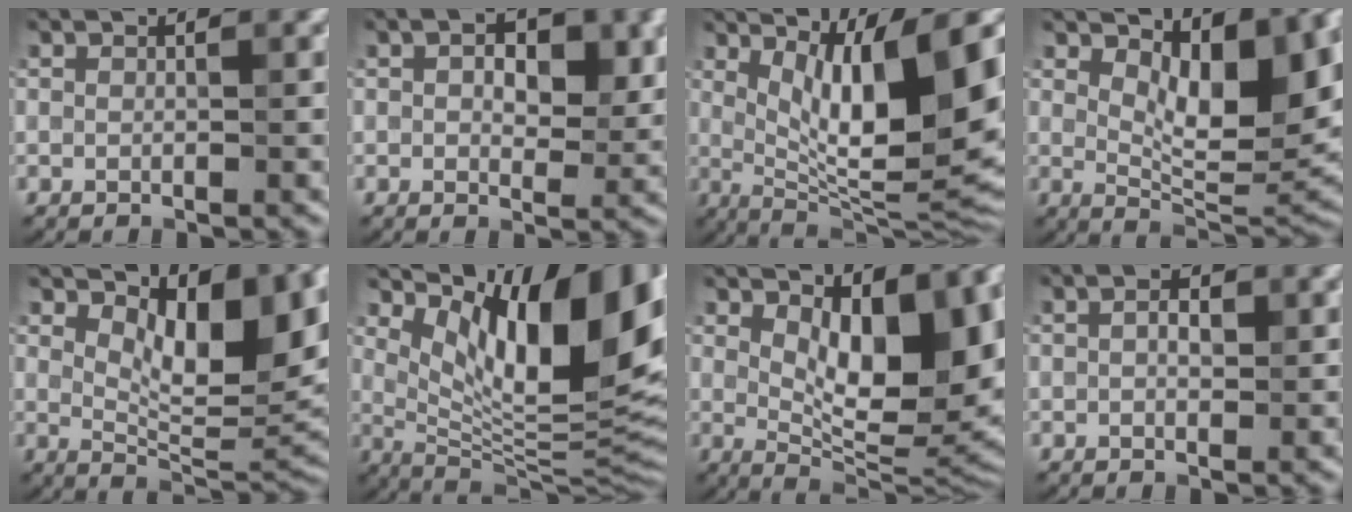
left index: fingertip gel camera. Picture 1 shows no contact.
{"total": 4.3, "force": [0.8, 2.5, 3.4], "torque": [-0.044, -0.001, 0.011]}
{"total": 13.4, "force": [2.8, 3.7, 12.6], "torque": [-0.178, -0.004, 0.051]}
{"total": 8.6, "force": [2.9, 3.8, 7.2], "torque": [-0.107, -0.014, 0.047]}
{"total": 9.8, "force": [3.4, 4.5, 8.0], "torque": [-0.119, -0.009, 0.055]}
{"total": 14.0, "force": [5.4, 5.2, 11.9], "torque": [-0.152, -0.009, 0.095]}
{"total": 11.9, "force": [2.7, 5.3, 10.3], "torque": [-0.122, -0.007, 0.041]}
{"total": 1.6, "force": [0.2, 0.9, 1.3], "torque": [-0.017, 0.000, 0.002]}